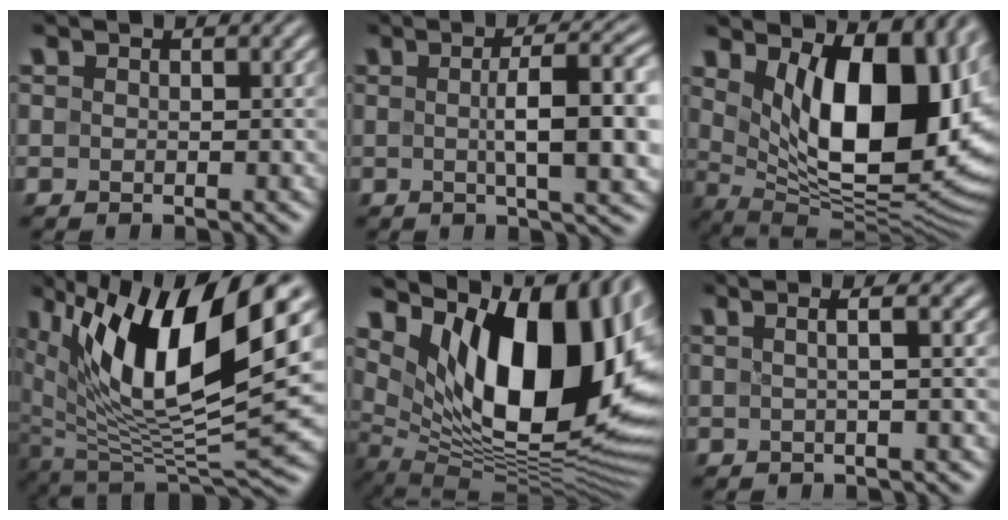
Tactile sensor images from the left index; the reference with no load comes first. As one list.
[{"total": 8.7, "force": [0.1, 2.3, 8.3], "torque": [-0.118, 0.003, 0.003]}, {"total": 14.6, "force": [3.4, 7.6, 12.0], "torque": [-0.149, -0.014, 0.060]}, {"total": 14.6, "force": [5.3, 5.1, 12.6], "torque": [-0.240, -0.008, 0.090]}, {"total": 17.5, "force": [5.7, 8.8, 13.9], "torque": [-0.207, 0.005, 0.097]}, {"total": 2.9, "force": [0.6, 1.0, 2.7], "torque": [-0.025, 0.008, -0.019]}]